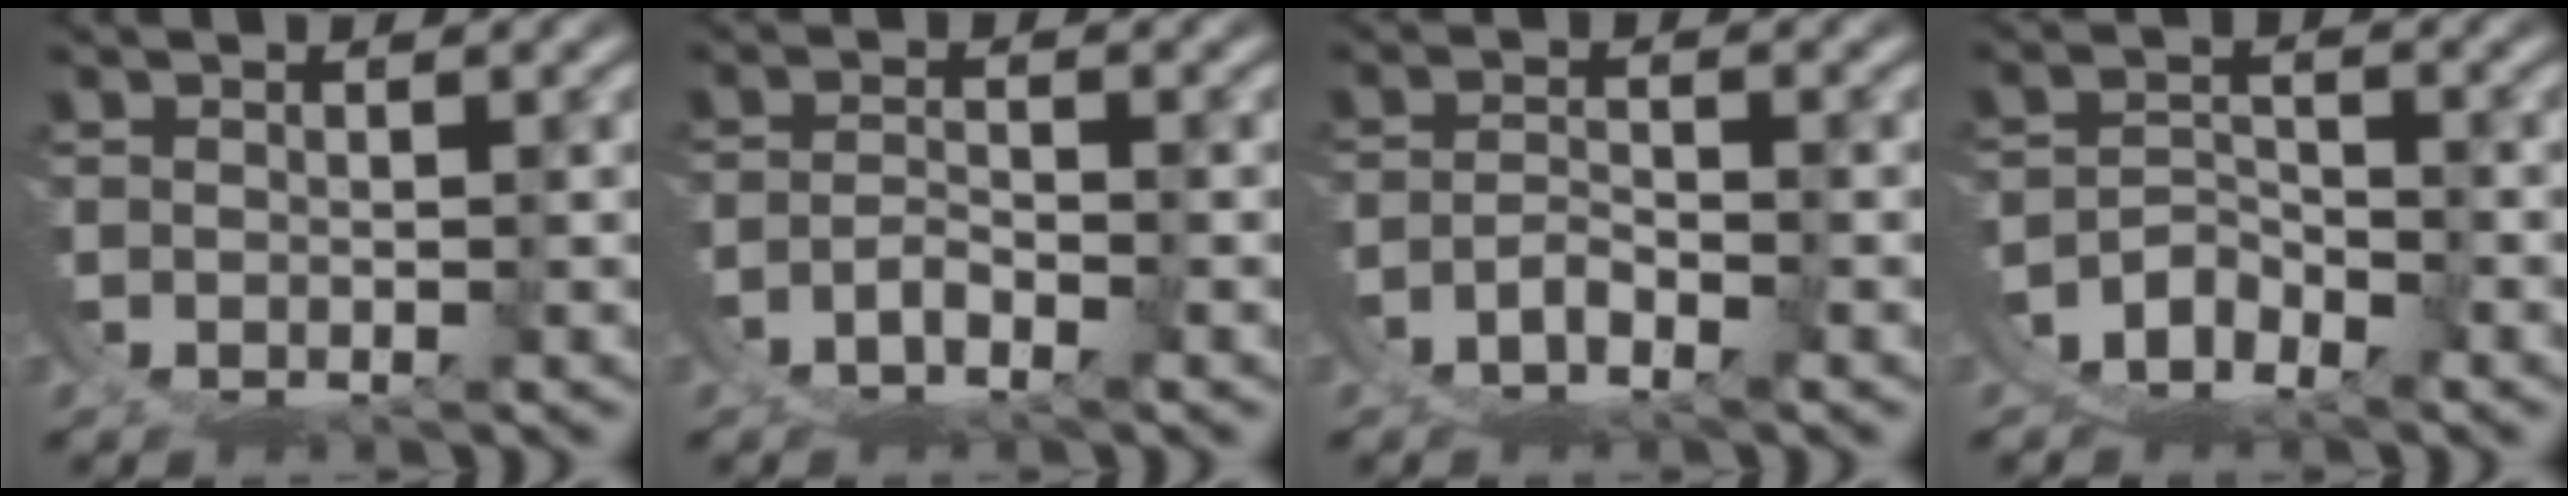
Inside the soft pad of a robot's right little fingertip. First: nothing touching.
{"total": 2.9, "force": [-2.5, 0.8, 1.3], "torque": [-0.015, 0.001, -0.047]}
{"total": 3.9, "force": [-3.1, 1.9, 1.5], "torque": [-0.024, -0.002, -0.056]}
{"total": 6.8, "force": [-4.0, 4.9, 2.4], "torque": [-0.059, -0.022, -0.071]}